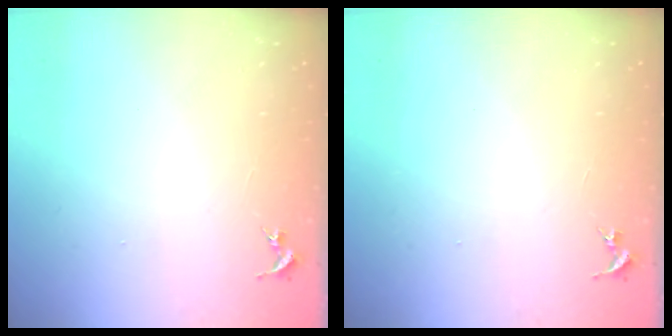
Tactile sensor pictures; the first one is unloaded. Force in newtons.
{"total": 0.0}